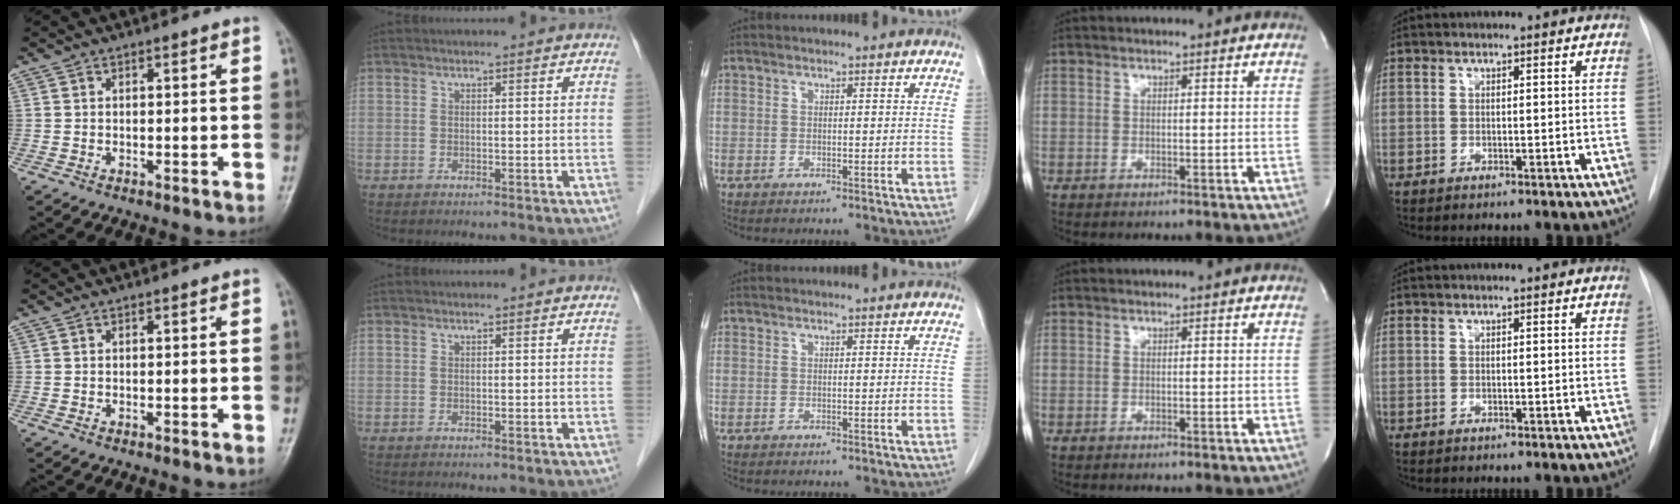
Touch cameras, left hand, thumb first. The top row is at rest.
{}